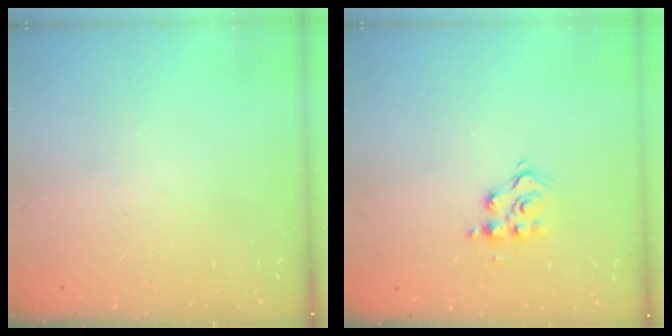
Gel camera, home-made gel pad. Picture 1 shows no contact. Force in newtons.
{"total": 8.8, "press": 8.7, "slide": 0.7}